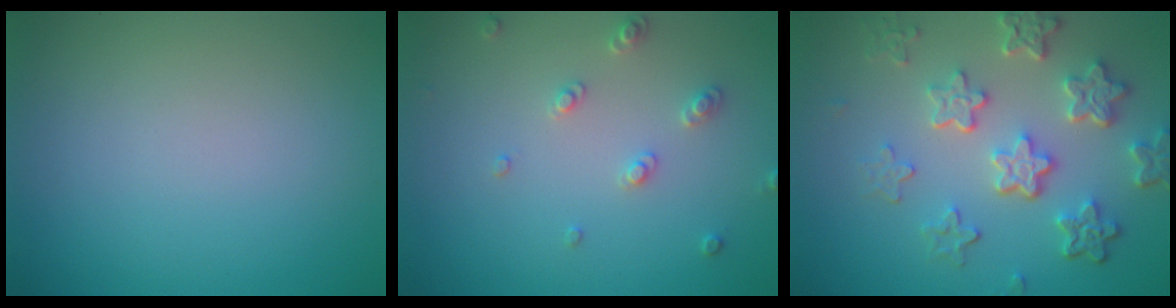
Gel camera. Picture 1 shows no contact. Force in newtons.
{"total": 1.9, "press": 1.8, "slide": 0.5}
{"total": 6.1, "press": 4.5, "slide": 4.1}